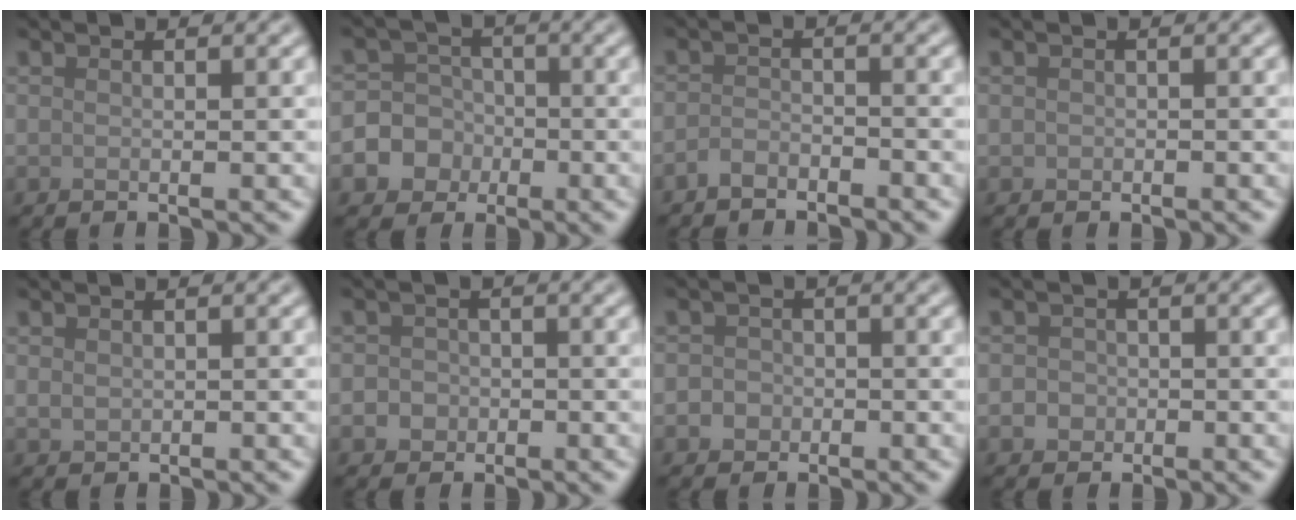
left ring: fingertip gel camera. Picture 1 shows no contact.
{"total": 8.0, "force": [-2.7, 7.5, 1.3], "torque": [-0.026, -0.004, -0.074]}
{"total": 1.8, "force": [-1.6, 0.7, 0.4], "torque": [-0.006, 0.003, -0.035]}
{"total": 0.5, "force": [-0.1, 0.5, 0.0], "torque": [0.005, -0.006, -0.003]}
{"total": 0.9, "force": [0.1, 0.8, 0.4], "torque": [-0.007, -0.003, 0.005]}
{"total": 2.4, "force": [-0.8, 2.2, 0.5], "torque": [0.014, 0.004, -0.025]}
{"total": 1.9, "force": [-0.7, 1.8, 0.4], "torque": [0.014, 0.004, -0.021]}
{"total": 1.9, "force": [-0.6, 1.8, 0.4], "torque": [0.012, 0.005, -0.018]}